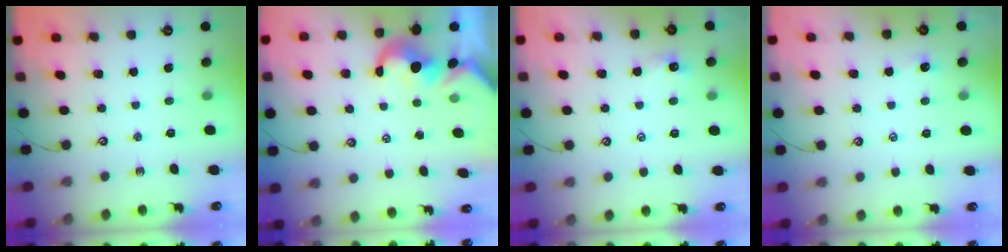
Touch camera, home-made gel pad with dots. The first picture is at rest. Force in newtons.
{"total": 2.0, "press": 1.8, "slide": 0.9}
{"total": 0.6, "press": 0.3, "slide": 0.5}
{"total": 1.4, "press": 1.3, "slide": 0.3}